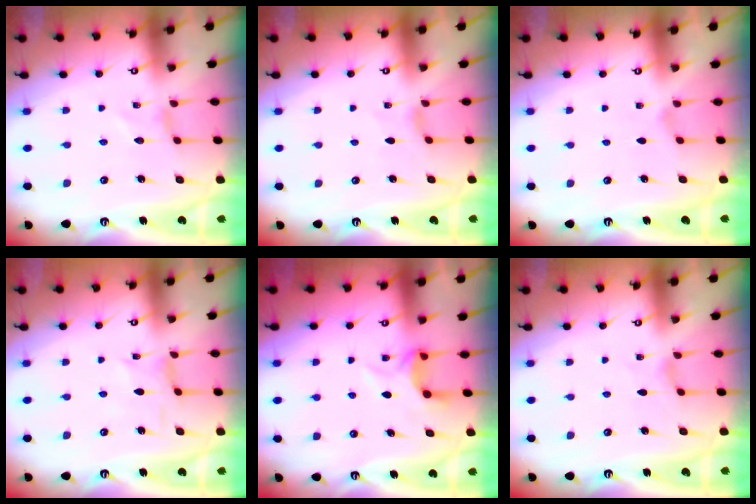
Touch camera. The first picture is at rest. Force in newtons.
{"total": 0.0}
{"total": 0.7, "press": 0.6, "slide": 0.2}
{"total": 0.8, "press": 0.8, "slide": 0.3}
{"total": 5.7, "press": 5.6, "slide": 1.1}
{"total": 1.5, "press": 1.5, "slide": 0.3}